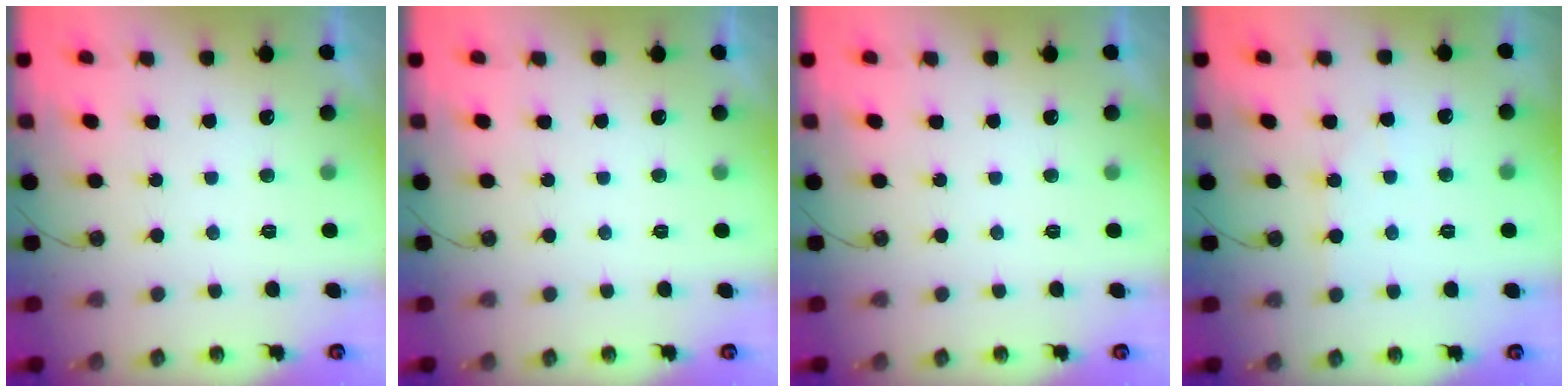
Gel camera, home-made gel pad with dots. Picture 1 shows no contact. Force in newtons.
{"total": 0.0}
{"total": 0.0}
{"total": 2.6, "press": 2.6, "slide": 0.4}